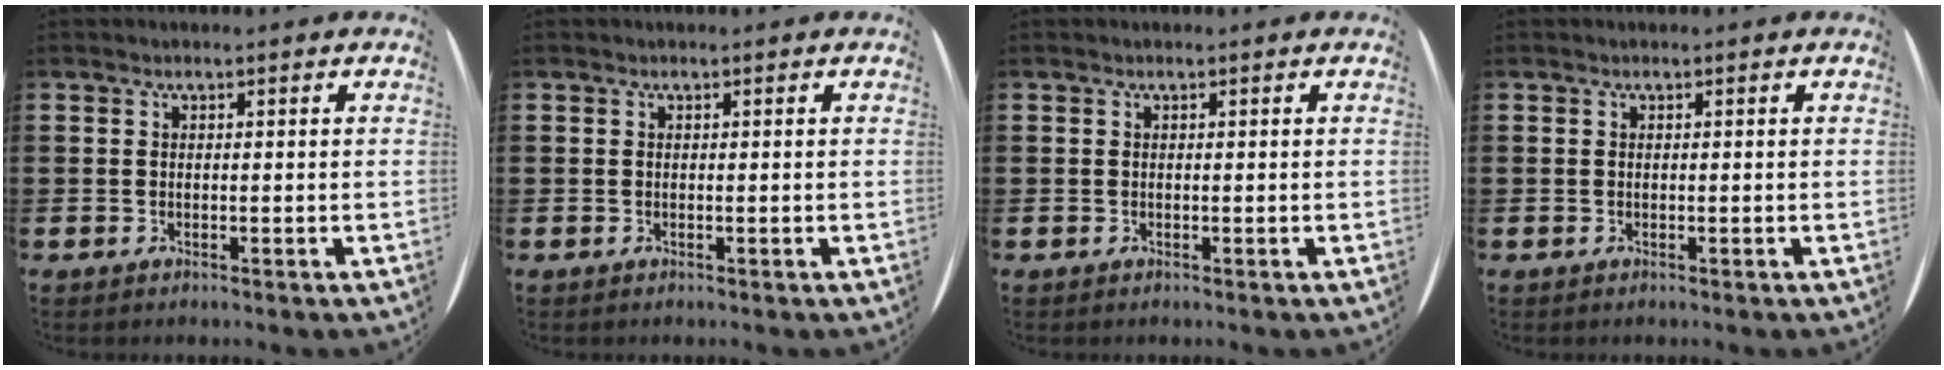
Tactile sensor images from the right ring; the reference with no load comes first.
{"total": 0.0}
{"total": 0.0}
{"total": 0.0}